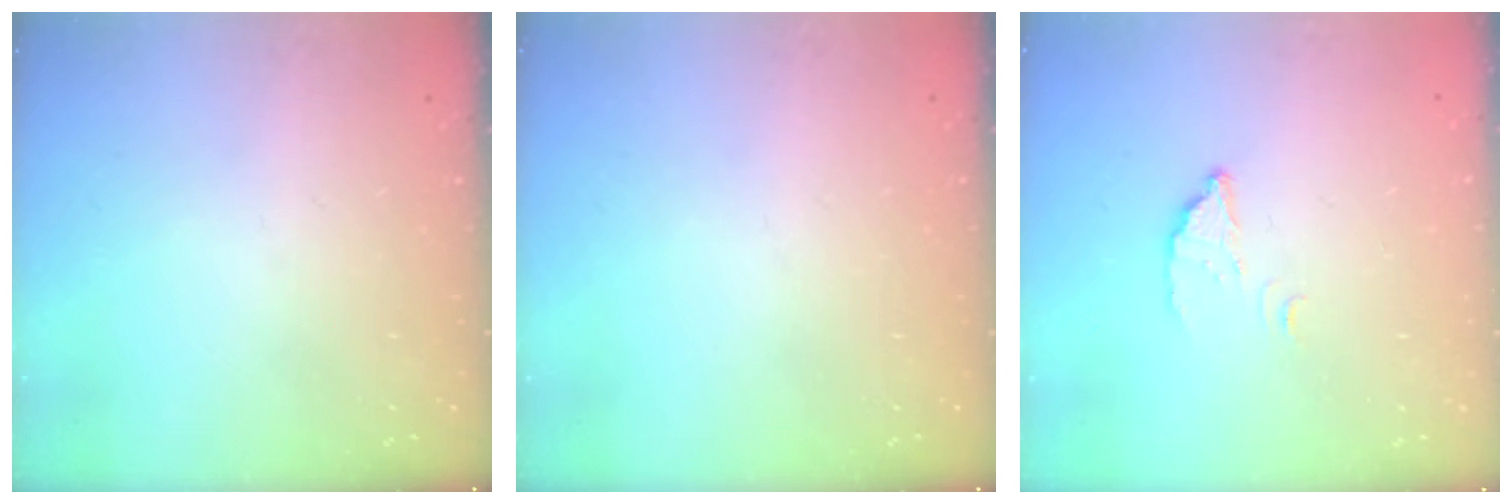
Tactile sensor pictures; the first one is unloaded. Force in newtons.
{"total": 0.0}
{"total": 2.8, "press": 2.7, "slide": 0.2}